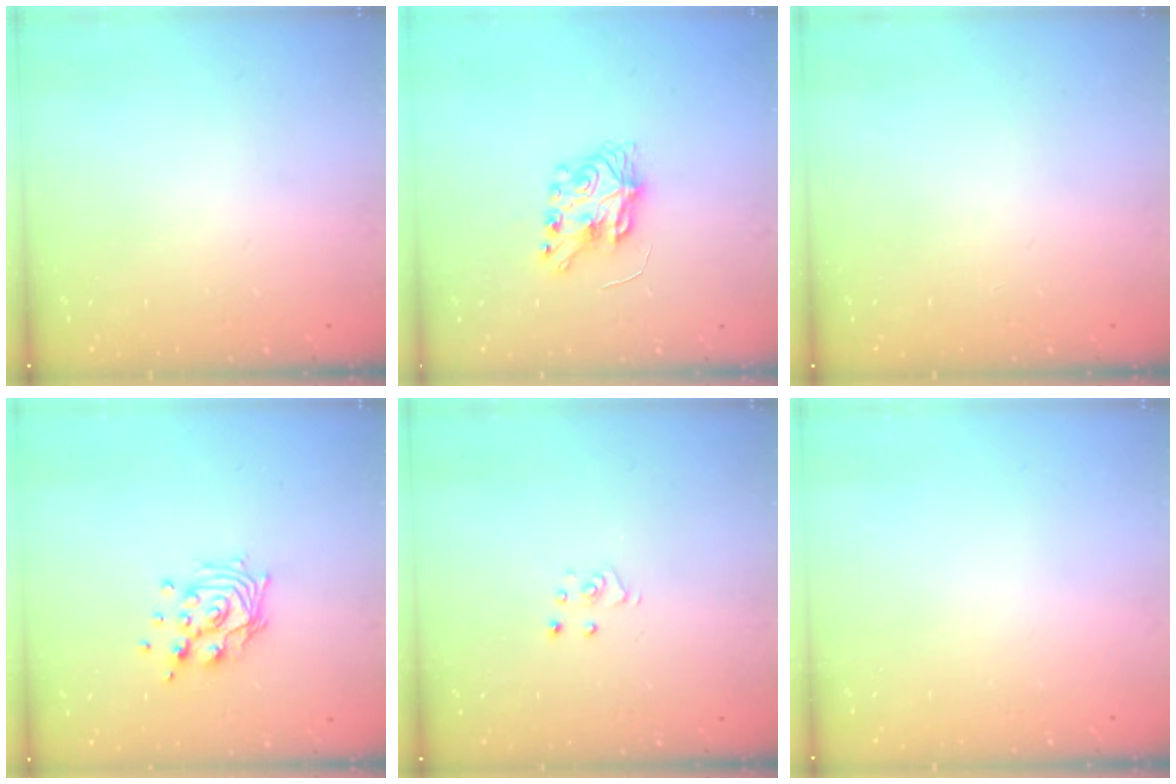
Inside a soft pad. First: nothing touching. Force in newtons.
{"total": 7.5, "press": 7.5, "slide": 0.3}
{"total": 0.0}
{"total": 11.1, "press": 10.9, "slide": 1.6}
{"total": 3.6, "press": 3.6, "slide": 0.2}
{"total": 0.0}